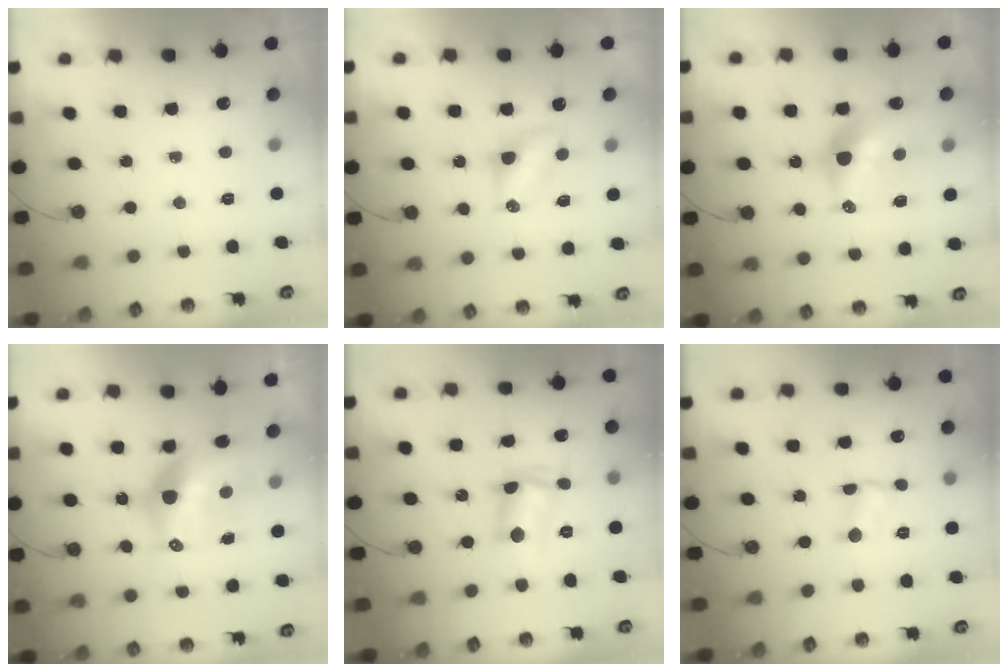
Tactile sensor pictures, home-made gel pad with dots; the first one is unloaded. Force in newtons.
{"total": 5.9, "press": 5.9, "slide": 0.6}
{"total": 12.3, "press": 12.2, "slide": 0.9}
{"total": 12.5, "press": 12.4, "slide": 1.0}
{"total": 9.1, "press": 8.4, "slide": 3.5}
{"total": 2.2, "press": 2.1, "slide": 0.3}